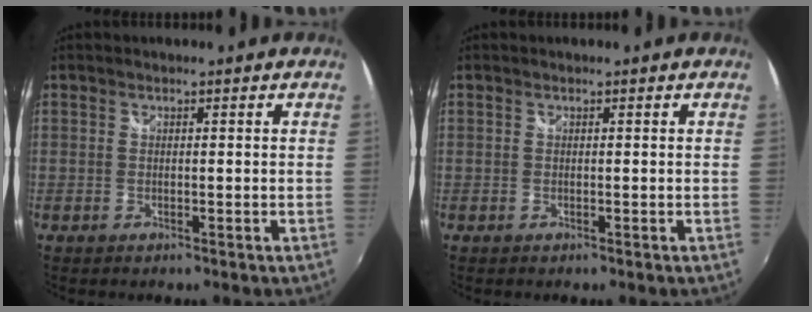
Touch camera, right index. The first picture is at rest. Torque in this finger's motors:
{"motor_torque": [-0.02, -0.02, 0.00, 0.00]}